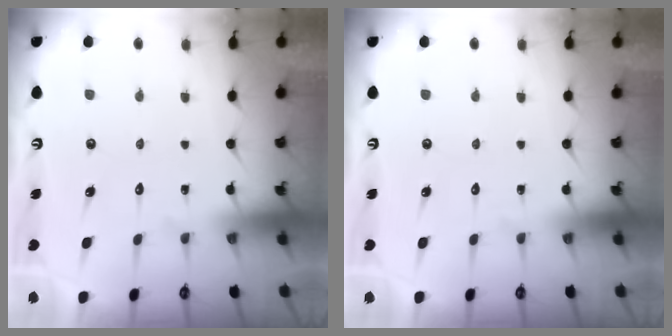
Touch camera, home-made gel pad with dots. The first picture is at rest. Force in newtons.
{"total": 0.0}